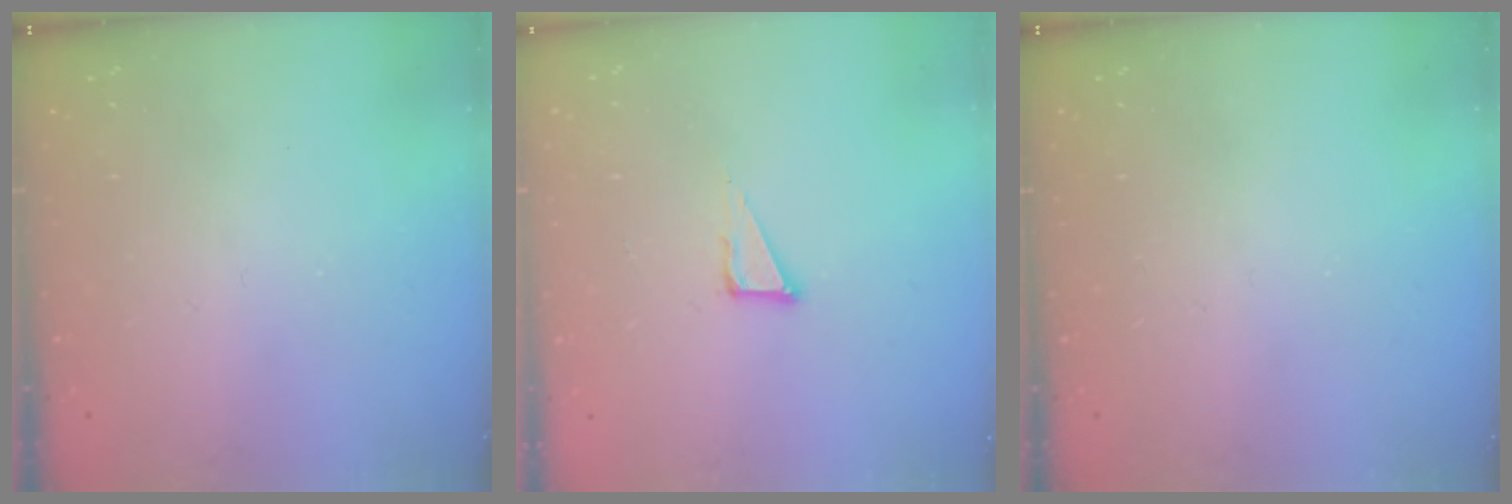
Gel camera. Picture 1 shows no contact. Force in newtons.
{"total": 5.3, "press": 5.2, "slide": 0.3}
{"total": 0.0}